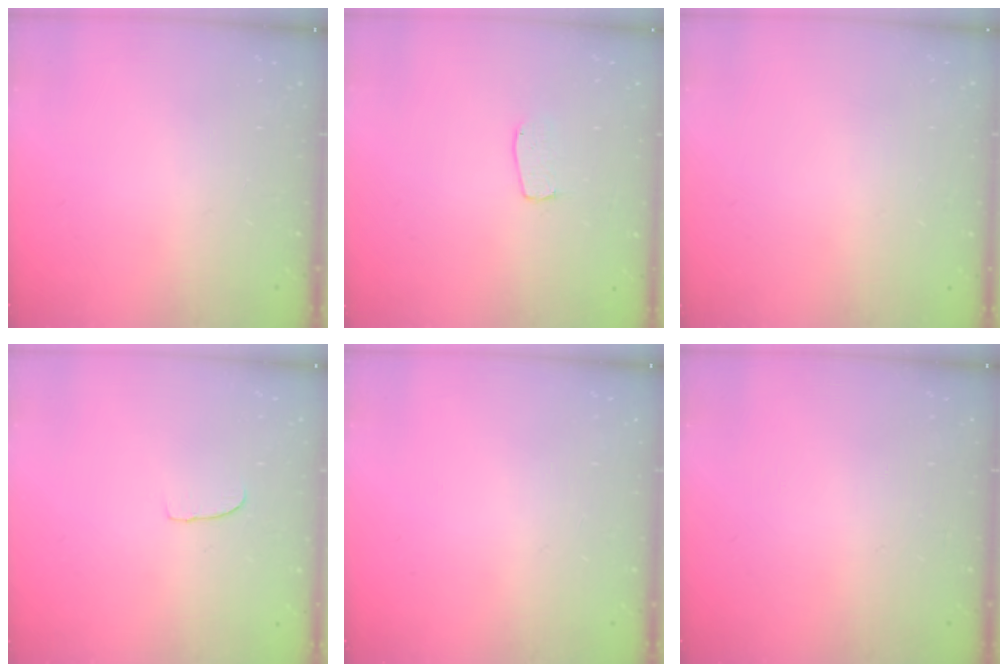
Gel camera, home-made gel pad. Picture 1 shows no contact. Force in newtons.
{"total": 4.5, "press": 4.5, "slide": 0.2}
{"total": 0.0}
{"total": 4.2, "press": 4.2, "slide": 0.4}
{"total": 0.0}
{"total": 0.0}